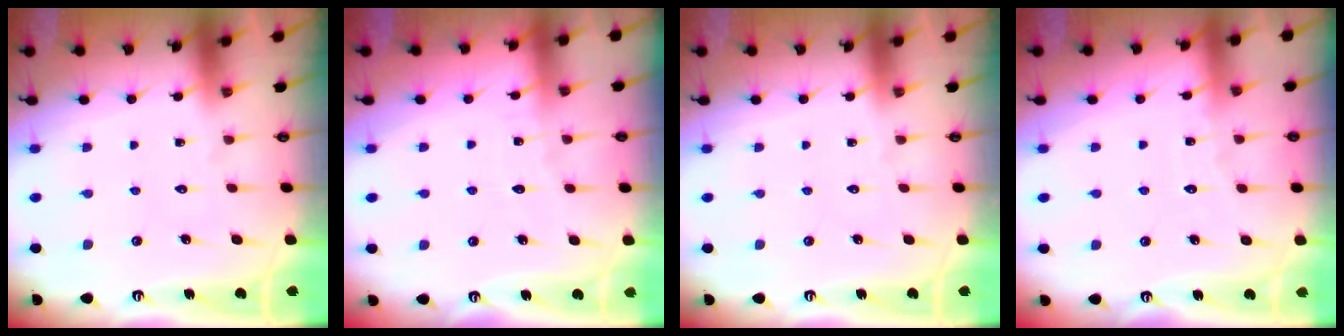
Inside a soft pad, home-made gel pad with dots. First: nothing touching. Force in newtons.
{"total": 2.3, "press": 2.3, "slide": 0.3}
{"total": 0.0}
{"total": 2.5, "press": 2.5, "slide": 0.3}